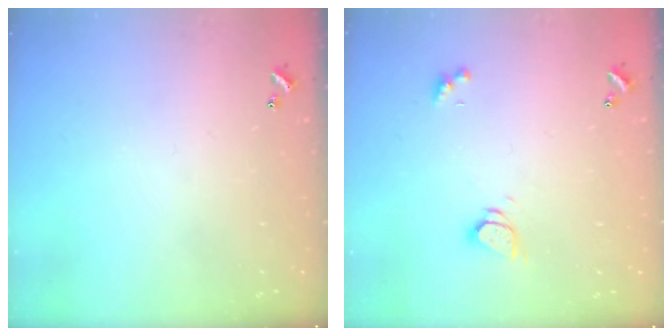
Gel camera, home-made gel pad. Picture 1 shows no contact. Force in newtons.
{"total": 2.7, "press": 2.7, "slide": 0.3}